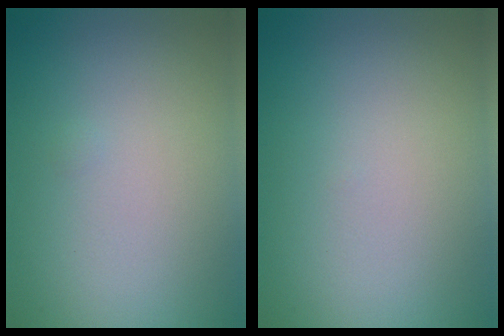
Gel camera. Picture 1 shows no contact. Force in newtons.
{"total": 0.0}